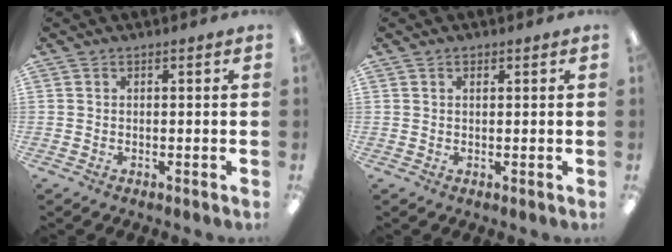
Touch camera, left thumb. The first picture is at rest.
{"total": 0.8, "force": [0.5, 0.4, 0.5], "torque": [-0.011, 0.002, 0.009]}